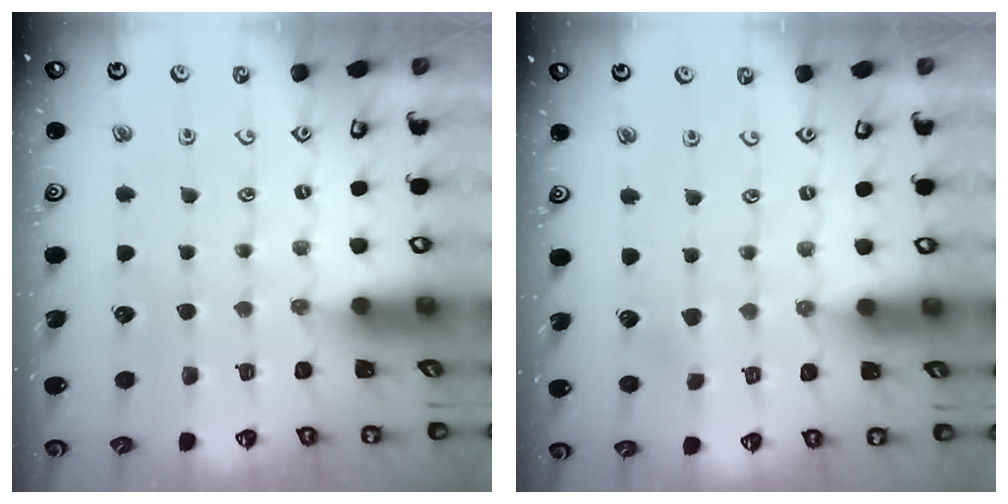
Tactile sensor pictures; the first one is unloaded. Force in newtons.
{"total": 1.6, "press": 1.6, "slide": 0.0}